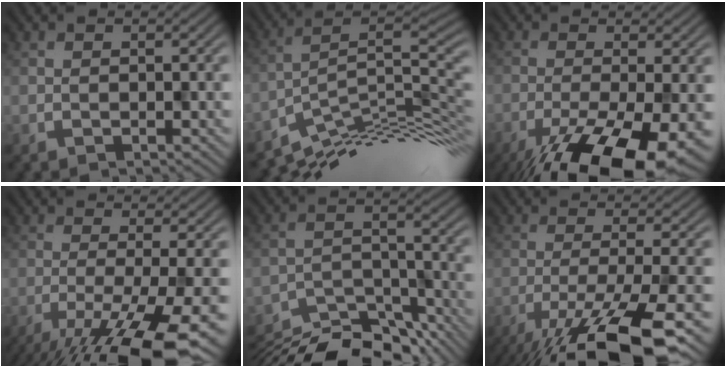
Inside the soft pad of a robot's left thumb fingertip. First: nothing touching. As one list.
[{"total": 11.3, "force": [-6.4, 2.4, 9.0], "torque": [-0.143, 0.004, -0.112]}, {"total": 13.9, "force": [-7.7, 3.7, 10.9], "torque": [-0.195, -0.027, -0.107]}, {"total": 13.7, "force": [-7.4, 3.0, 11.1], "torque": [-0.178, -0.019, -0.103]}, {"total": 12.5, "force": [-11.3, 3.1, 4.2], "torque": [-0.074, -0.009, -0.168]}, {"total": 14.6, "force": [-8.8, 3.0, 11.2], "torque": [-0.184, -0.014, -0.138]}]